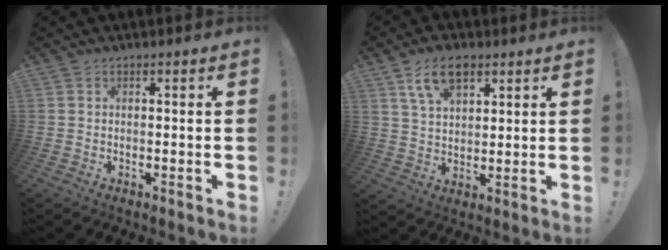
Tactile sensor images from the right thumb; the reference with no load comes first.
{"total": 9.9, "force": [5.6, 5.6, 6.0], "torque": [-0.101, -0.006, 0.104]}